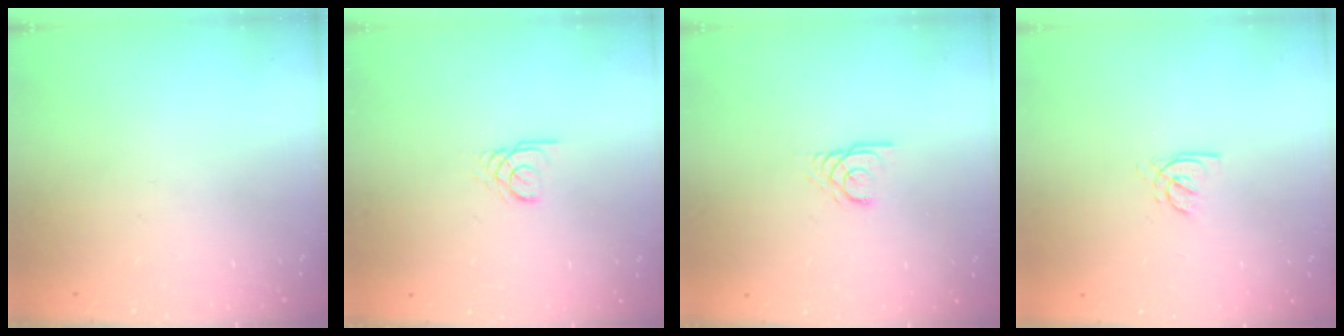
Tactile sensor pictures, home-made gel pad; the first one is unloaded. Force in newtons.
{"total": 2.3, "press": 2.3, "slide": 0.2}
{"total": 2.9, "press": 2.9, "slide": 0.2}
{"total": 1.6, "press": 1.6, "slide": 0.3}